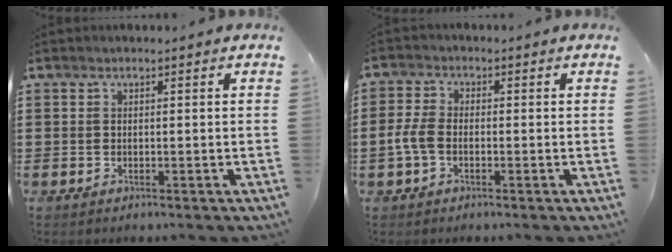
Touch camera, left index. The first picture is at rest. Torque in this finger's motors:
{"motor_torque": [0.21, 0.28, 0.16, 0.06]}